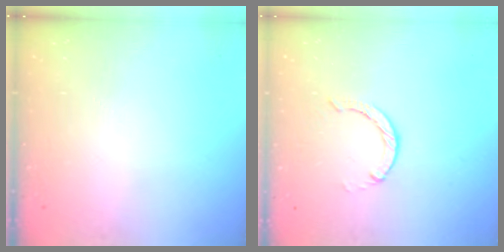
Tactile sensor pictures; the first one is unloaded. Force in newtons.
{"total": 0.0}